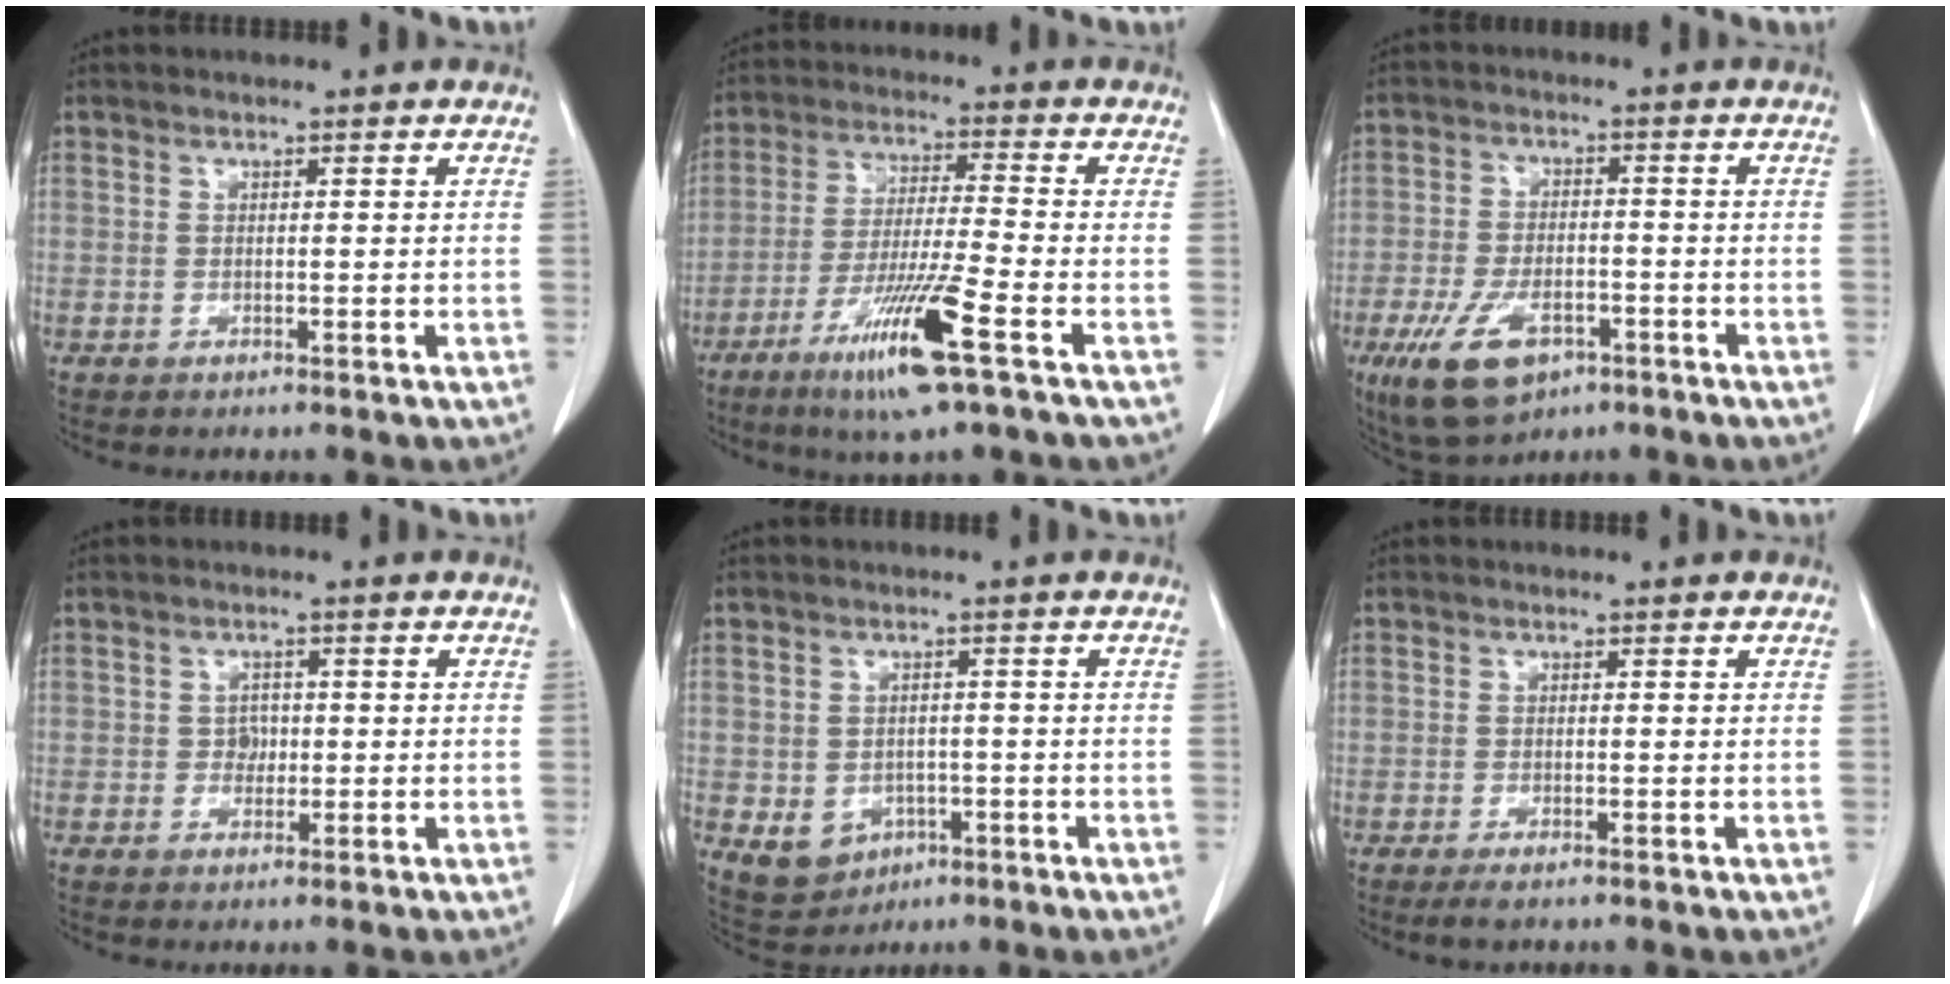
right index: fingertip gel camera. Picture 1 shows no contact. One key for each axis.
{"total": 12.3, "fx": -6.3, "fy": -0.6, "fz": 10.5, "tx": -0.203, "ty": -0.030, "tz": -0.117}
{"total": 10.0, "fx": -5.1, "fy": 5.2, "fz": 6.8, "tx": -0.132, "ty": -0.005, "tz": -0.078}
{"total": 1.9, "fx": -0.1, "fy": 1.6, "fz": 1.0, "tx": -0.013, "ty": 0.004, "tz": -0.002}
{"total": 5.8, "fx": -1.8, "fy": 5.2, "fz": 2.0, "tx": -0.030, "ty": 0.004, "tz": -0.011}
{"total": 1.6, "fx": -1.1, "fy": 0.2, "fz": 1.1, "tx": -0.019, "ty": -0.004, "tz": -0.017}